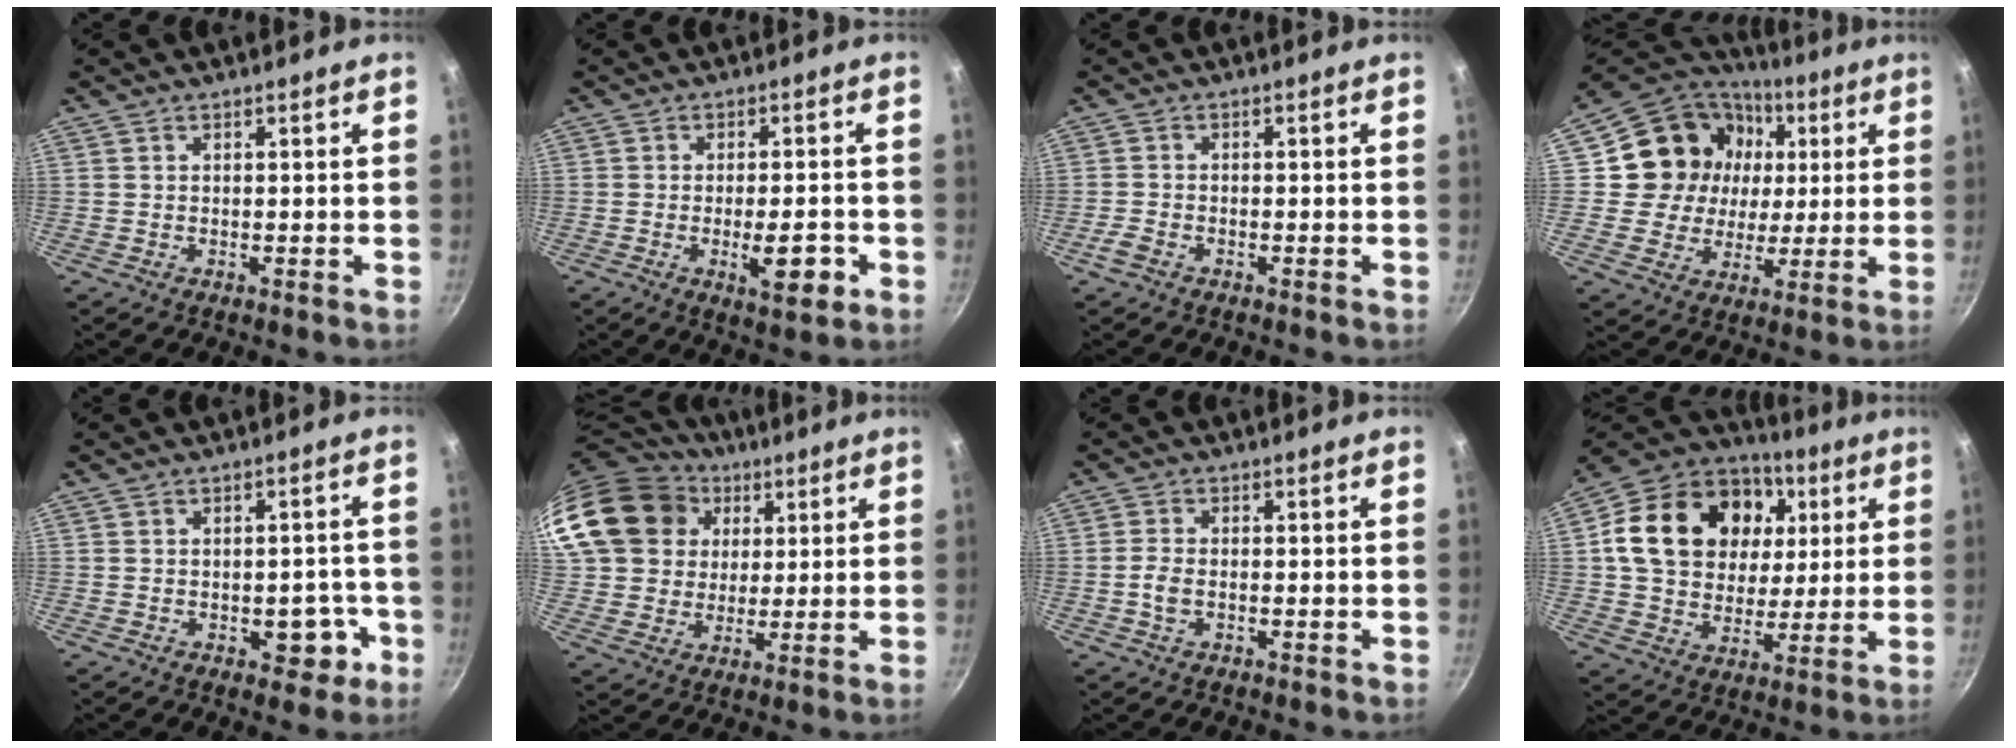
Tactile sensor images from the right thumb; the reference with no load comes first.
{"total": 7.2, "force": [-2.3, 2.6, 6.3], "torque": [-0.072, 0.005, -0.030]}
{"total": 2.5, "force": [-1.5, 1.4, 1.3], "torque": [-0.037, 0.012, -0.035]}
{"total": 18.1, "force": [3.8, 16.0, 7.4], "torque": [-0.116, 0.008, 0.059]}
{"total": 5.8, "force": [-2.2, 3.8, 3.8], "torque": [-0.012, 0.021, -0.023]}
{"total": 21.9, "force": [7.7, 18.0, 9.8], "torque": [-0.190, 0.025, 0.148]}
{"total": 3.1, "force": [-0.8, 1.9, 2.4], "torque": [-0.052, 0.010, -0.019]}
{"total": 23.5, "force": [5.8, 18.0, 13.9], "torque": [-0.227, 0.011, 0.096]}